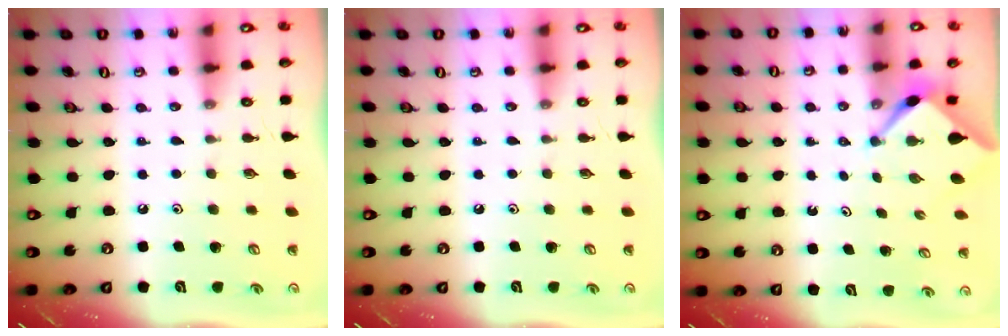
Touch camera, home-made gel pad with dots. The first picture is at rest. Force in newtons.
{"total": 0.0}
{"total": 2.6, "press": 2.6, "slide": 0.3}